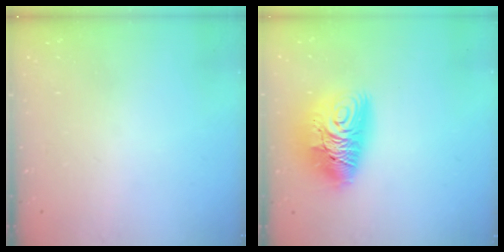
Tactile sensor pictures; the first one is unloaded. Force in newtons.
{"total": 15.5, "press": 15.5, "slide": 1.6}